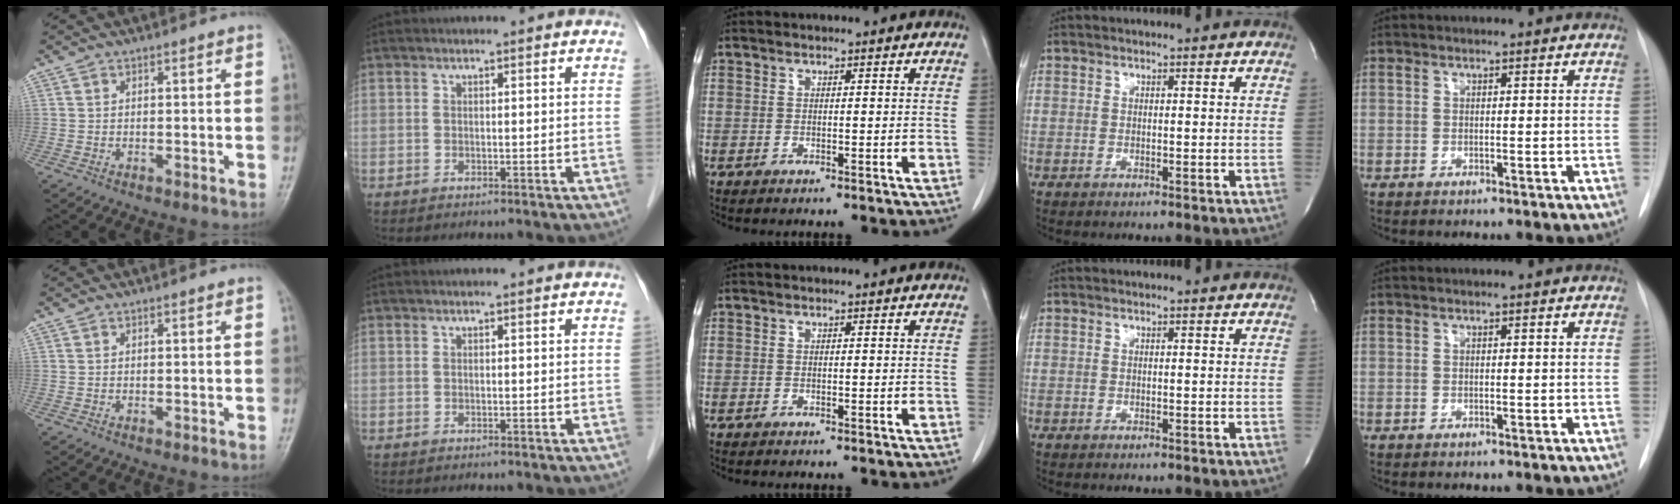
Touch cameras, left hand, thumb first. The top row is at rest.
{}